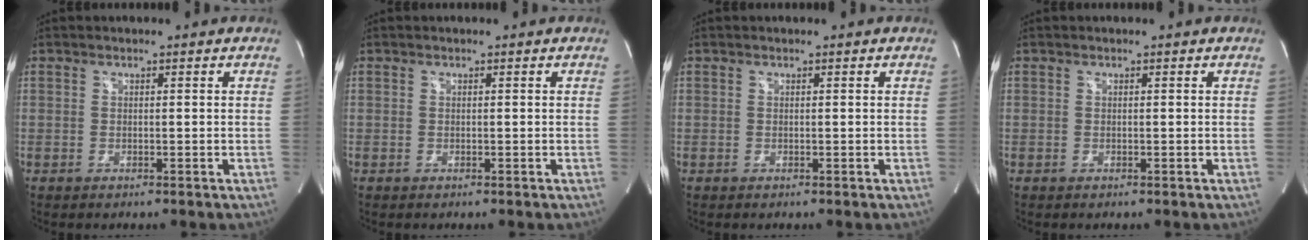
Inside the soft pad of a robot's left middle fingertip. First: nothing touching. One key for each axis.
{"total": 0.0}
{"total": 0.0}
{"total": 0.0}